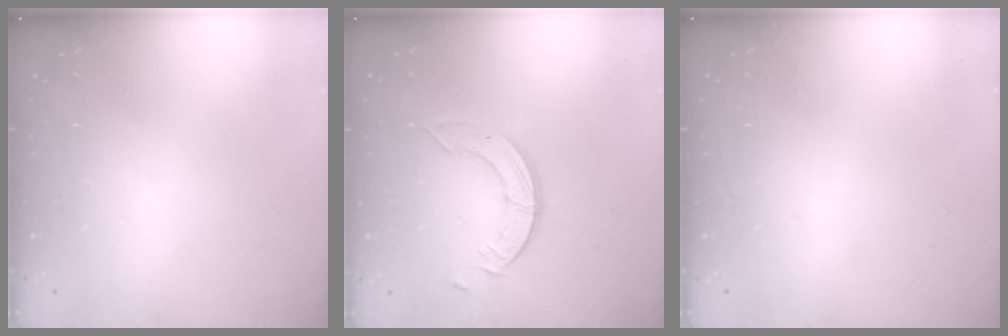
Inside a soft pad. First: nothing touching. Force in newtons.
{"total": 3.7, "press": 3.6, "slide": 0.4}
{"total": 0.0}